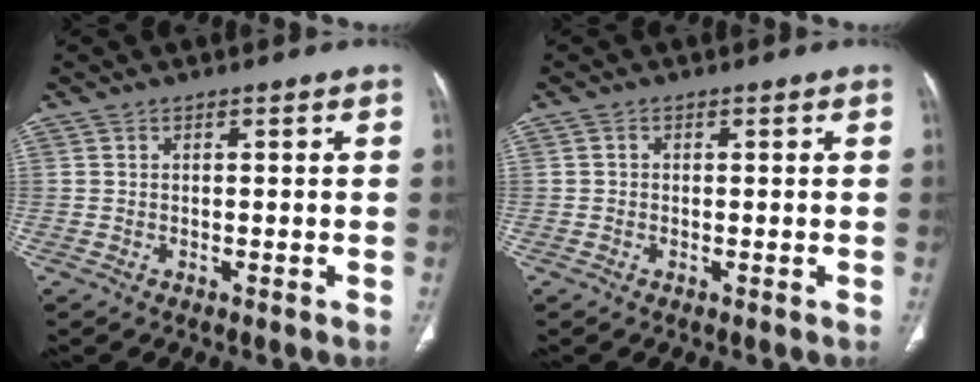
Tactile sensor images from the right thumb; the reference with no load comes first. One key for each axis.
{"total": 0.7, "fx": 0.0, "fy": 0.6, "fz": 0.2, "tx": 0.000, "ty": 0.002, "tz": -0.002}